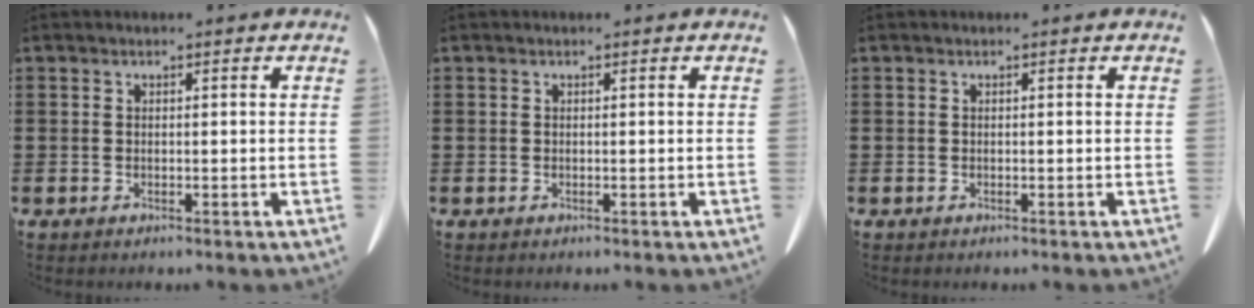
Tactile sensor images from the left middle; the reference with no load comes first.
{"total": 0.0}
{"total": 0.0}